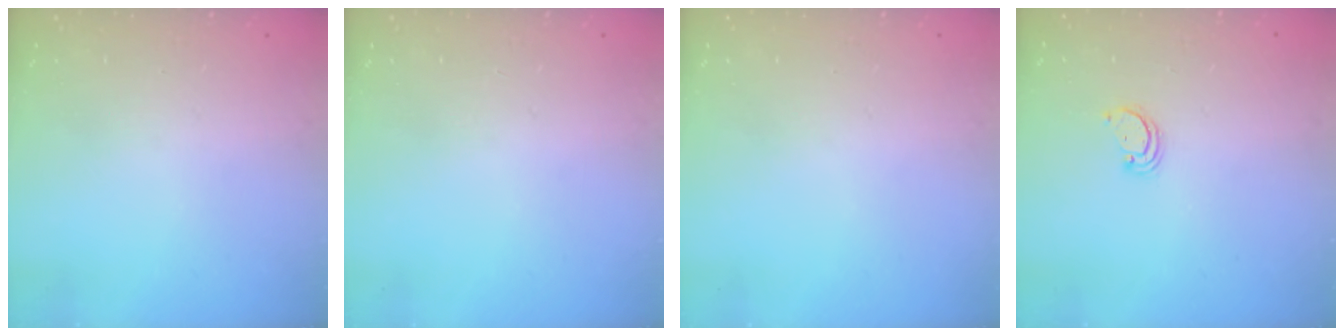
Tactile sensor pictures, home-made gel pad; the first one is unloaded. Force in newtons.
{"total": 0.0}
{"total": 0.0}
{"total": 2.1, "press": 2.1, "slide": 0.2}